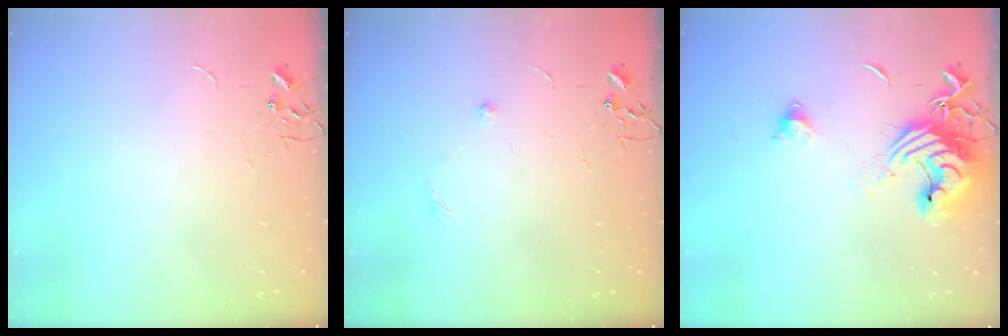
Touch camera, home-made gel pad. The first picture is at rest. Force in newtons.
{"total": 4.1, "press": 3.9, "slide": 1.2}
{"total": 15.0, "press": 14.8, "slide": 2.1}